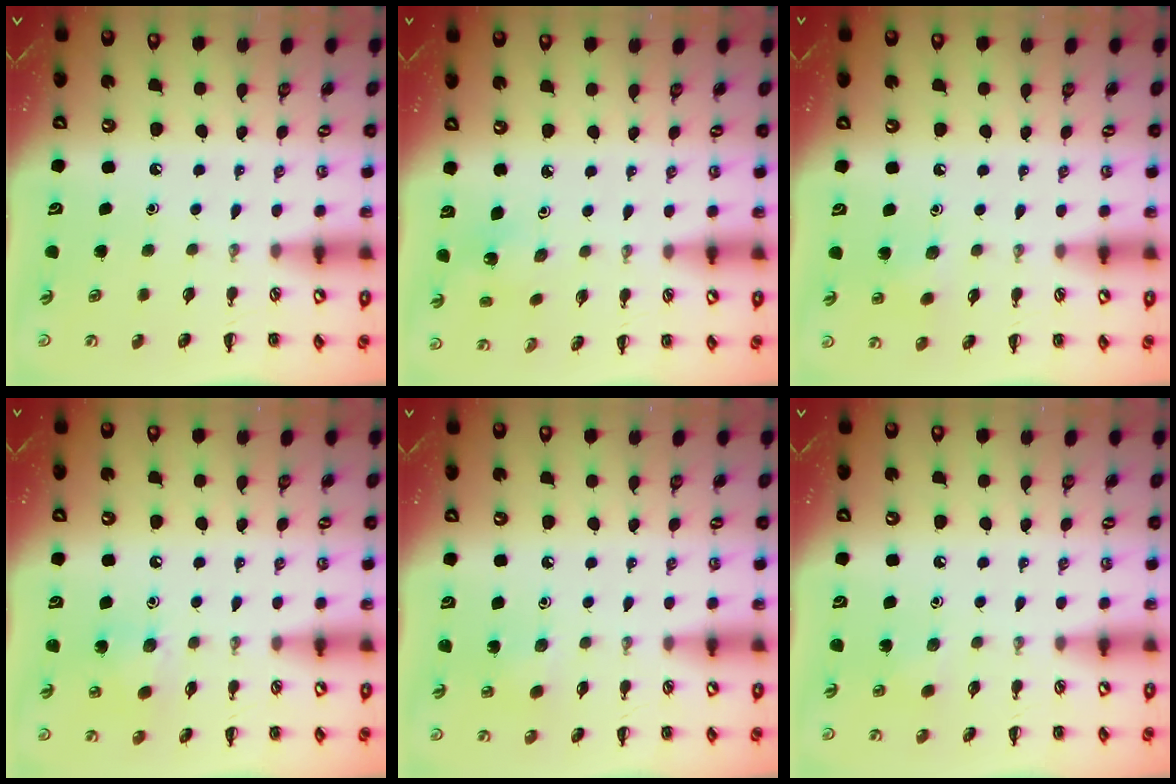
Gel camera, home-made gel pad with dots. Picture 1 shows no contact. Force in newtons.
{"total": 2.0, "press": 1.9, "slide": 0.7}
{"total": 4.9, "press": 4.7, "slide": 1.3}
{"total": 4.9, "press": 4.9, "slide": 0.8}
{"total": 2.4, "press": 2.3, "slide": 0.8}
{"total": 5.7, "press": 5.4, "slide": 1.6}